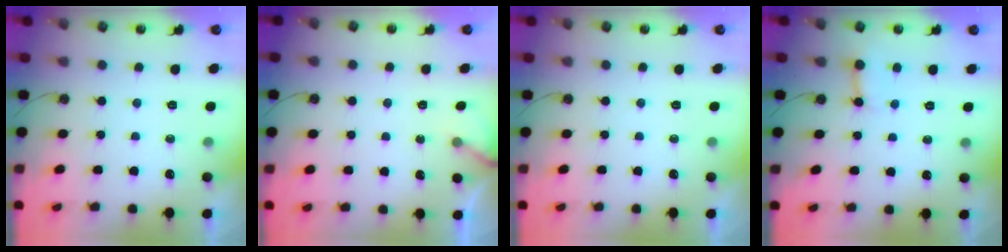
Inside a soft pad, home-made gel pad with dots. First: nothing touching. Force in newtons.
{"total": 3.0, "press": 3.0, "slide": 0.3}
{"total": 0.0}
{"total": 2.8, "press": 2.8, "slide": 0.2}